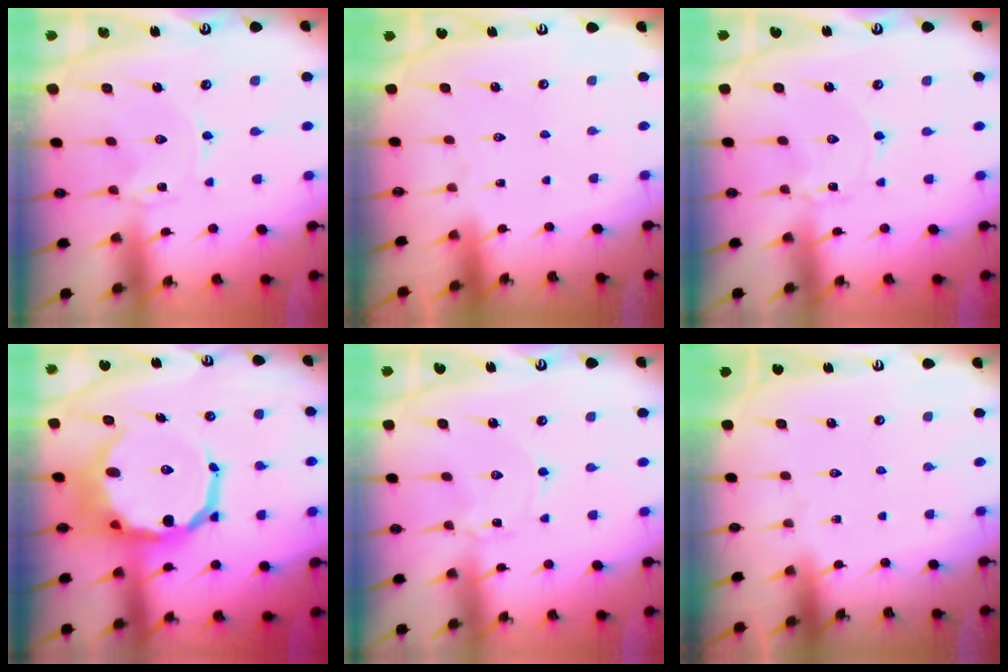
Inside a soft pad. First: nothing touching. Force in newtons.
{"total": 1.5, "press": 1.5, "slide": 0.1}
{"total": 1.4, "press": 1.4, "slide": 0.1}
{"total": 15.7, "press": 15.3, "slide": 3.3}
{"total": 1.4, "press": 1.4, "slide": 0.1}
{"total": 0.0}